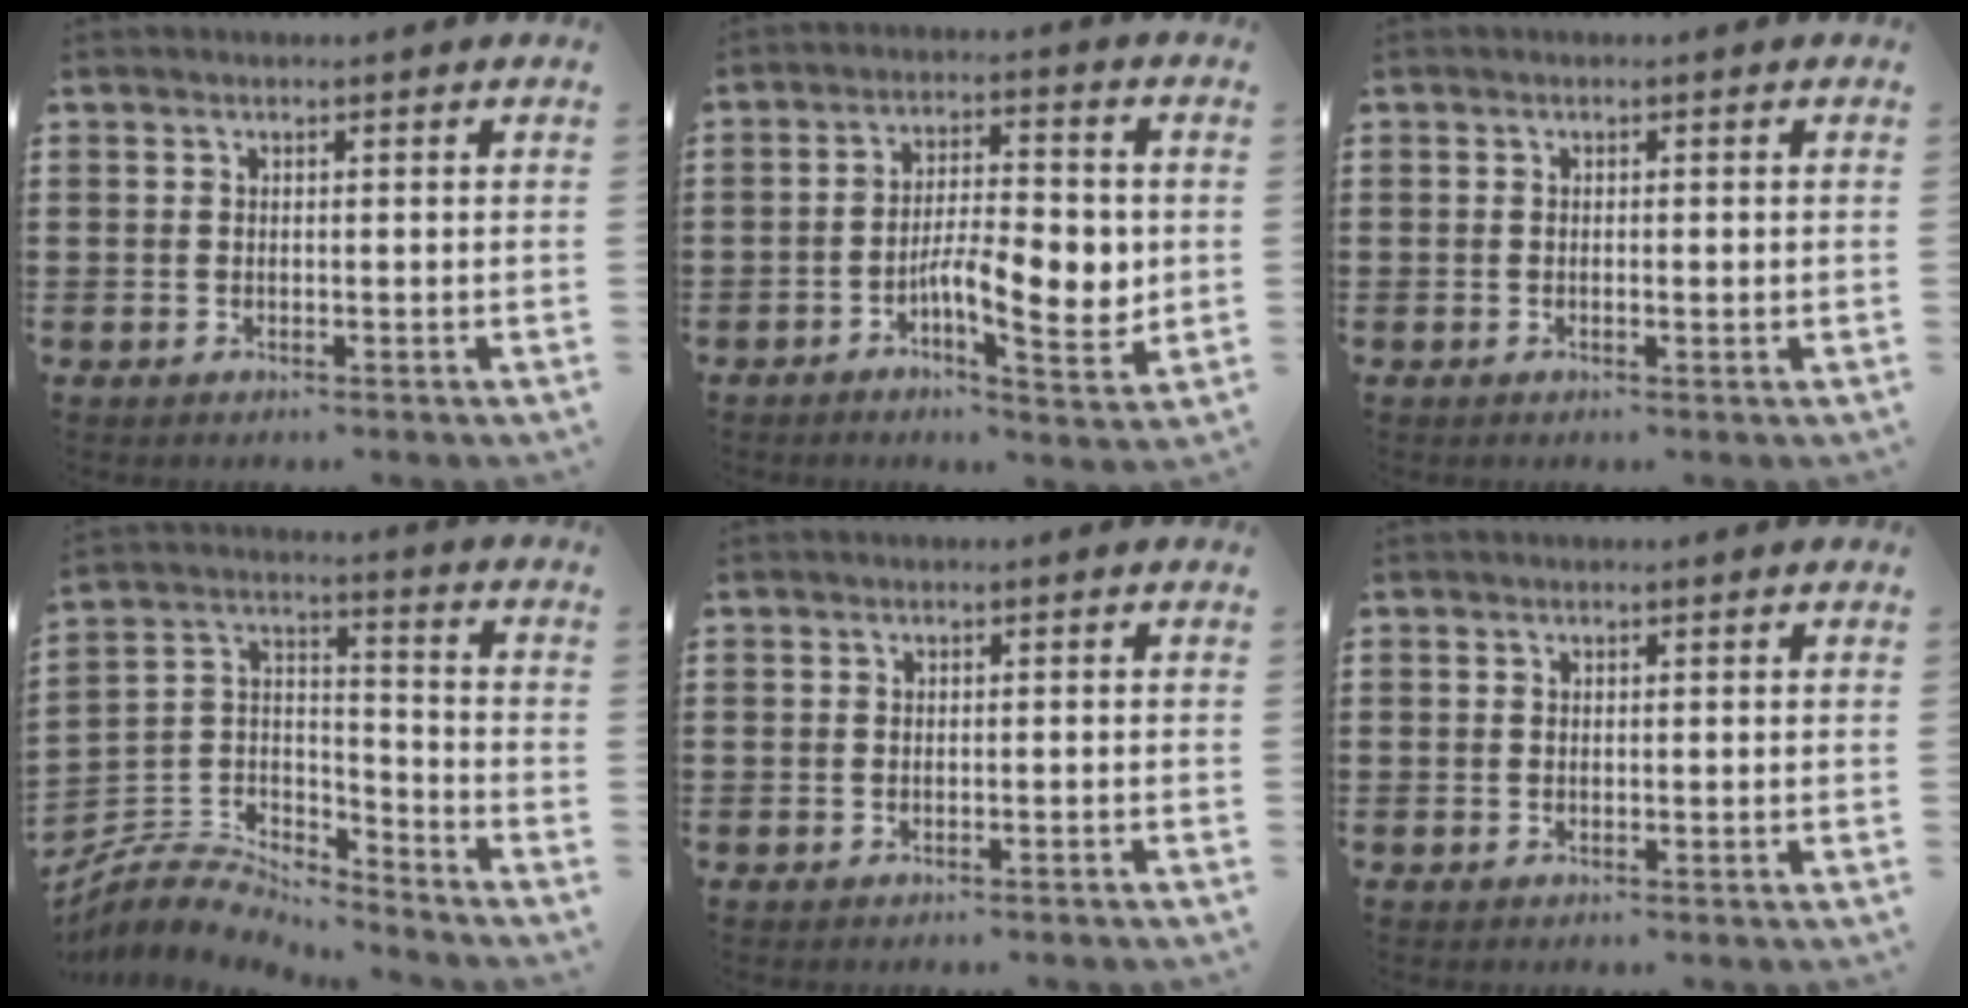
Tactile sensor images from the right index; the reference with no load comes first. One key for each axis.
{"total": 9.4, "fx": -2.0, "fy": 3.2, "fz": 8.6, "tx": -0.134, "ty": 0.001, "tz": -0.035}
{"total": 0.6, "fx": -0.1, "fy": 0.2, "fz": 0.6, "tx": -0.011, "ty": -0.003, "tz": -0.001}
{"total": 5.7, "fx": -5.4, "fy": 1.9, "fz": 0.2, "tx": -0.025, "ty": -0.001, "tz": -0.113}
{"total": 0.6, "fx": -0.6, "fy": 0.0, "fz": 0.2, "tx": -0.004, "ty": -0.002, "tz": -0.012}
{"total": 0.0}